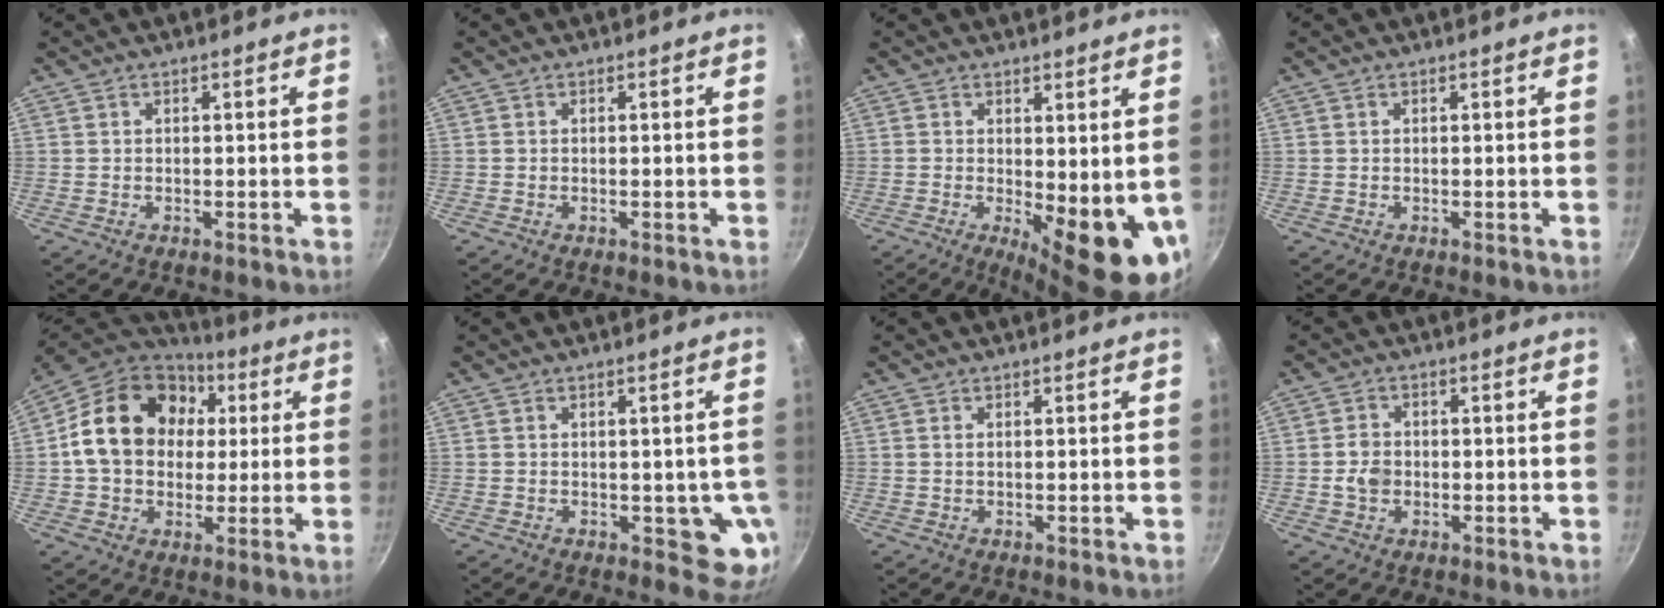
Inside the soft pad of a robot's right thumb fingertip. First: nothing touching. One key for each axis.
{"total": 0.0}
{"total": 11.3, "fx": -0.3, "fy": 4.1, "fz": 10.5, "tx": -0.118, "ty": -0.020, "tz": 0.007}
{"total": 0.0}
{"total": 20.5, "fx": 3.5, "fy": 15.9, "fz": 12.4, "tx": -0.195, "ty": 0.028, "tz": 0.048}
{"total": 6.0, "fx": -0.6, "fy": 3.4, "fz": 4.8, "tx": -0.034, "ty": -0.007, "tz": -0.004}
{"total": 0.6, "fx": 0.1, "fy": 0.3, "fz": 0.5, "tx": -0.009, "ty": 0.001, "tz": 0.002}
{"total": 3.9, "fx": -0.7, "fy": 3.2, "fz": 2.1, "tx": -0.026, "ty": 0.009, "tz": -0.015}